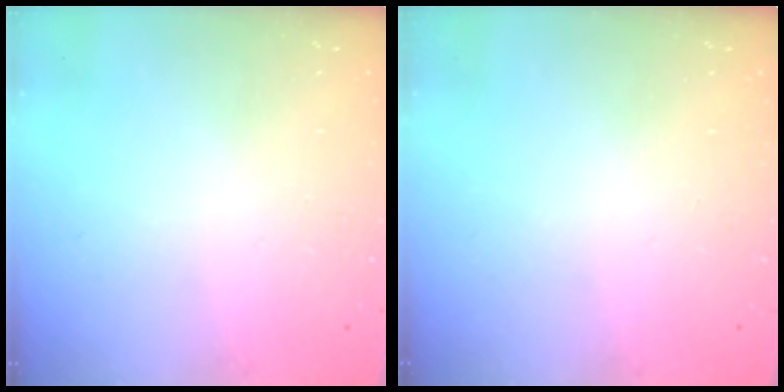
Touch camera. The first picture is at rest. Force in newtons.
{"total": 0.0}